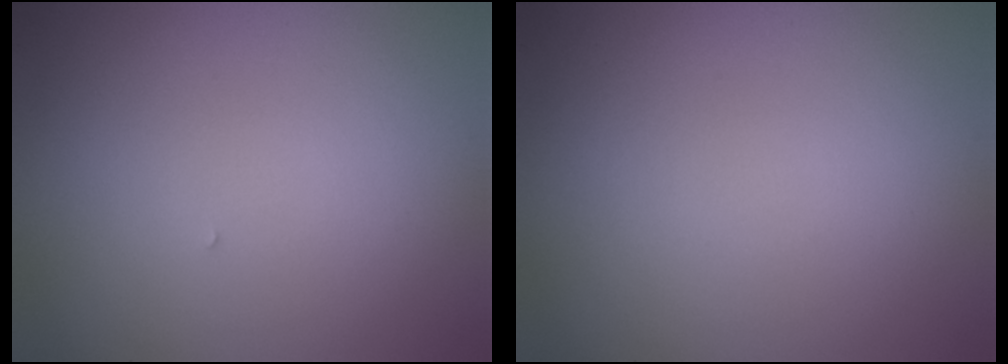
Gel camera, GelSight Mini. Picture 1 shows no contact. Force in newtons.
{"total": 0.0}